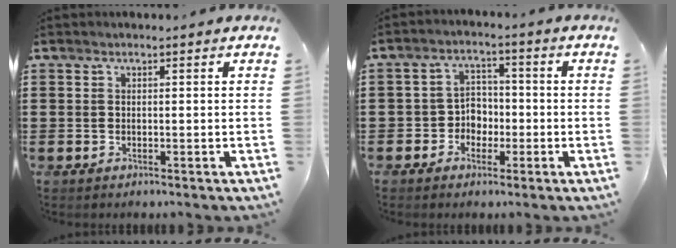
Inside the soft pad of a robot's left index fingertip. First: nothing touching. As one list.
[{"total": 3.9, "force": [-1.8, 3.3, 1.1], "torque": [-0.033, 0.011, -0.040]}]